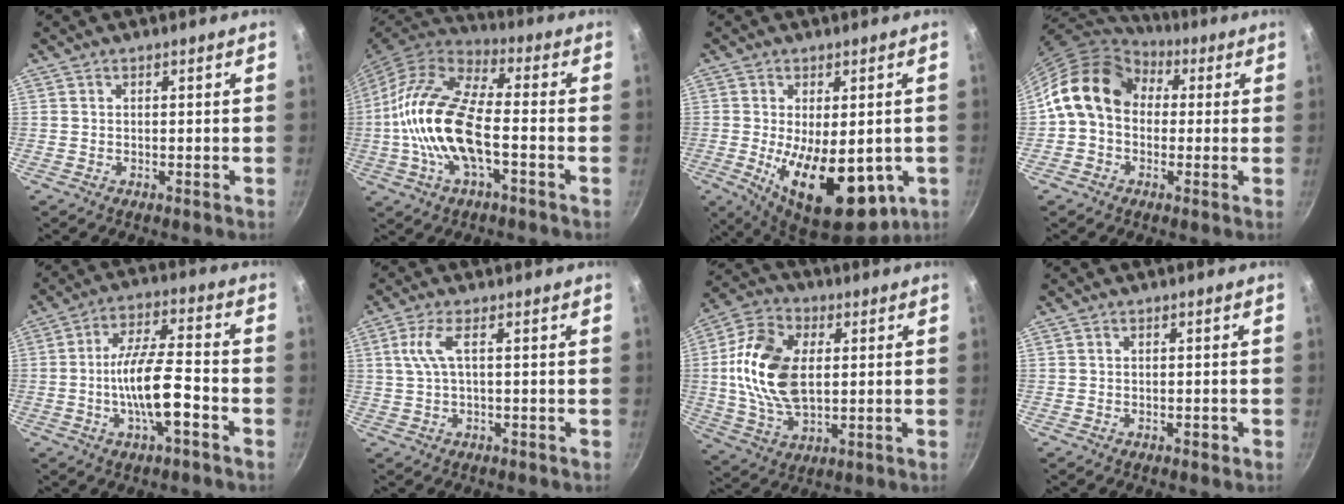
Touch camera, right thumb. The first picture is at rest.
{"total": 18.3, "force": [-3.1, 8.0, 16.2], "torque": [-0.306, 0.035, -0.072]}
{"total": 18.2, "force": [-3.7, 9.0, 15.4], "torque": [-0.215, -0.021, -0.035]}
{"total": 14.3, "force": [2.1, 11.1, 8.7], "torque": [-0.125, 0.032, 0.019]}
{"total": 11.5, "force": [-3.7, 3.2, 10.5], "torque": [-0.186, 0.029, -0.070]}
{"total": 4.5, "force": [0.6, 1.0, 4.3], "torque": [-0.102, 0.006, 0.015]}
{"total": 16.7, "force": [1.8, 10.3, 13.1], "torque": [-0.235, 0.002, 0.027]}
{"total": 0.9, "force": [-0.4, 0.6, 0.6], "torque": [-0.004, 0.007, -0.004]}